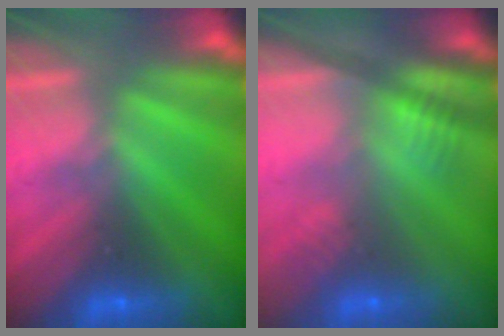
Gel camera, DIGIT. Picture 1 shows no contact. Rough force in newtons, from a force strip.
{"total": 2.5}